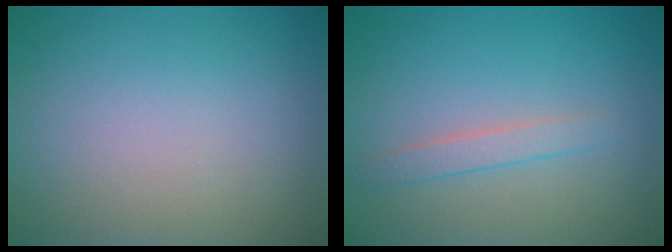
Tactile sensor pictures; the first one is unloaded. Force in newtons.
{"total": 1.6, "press": 1.6, "slide": 0.1}